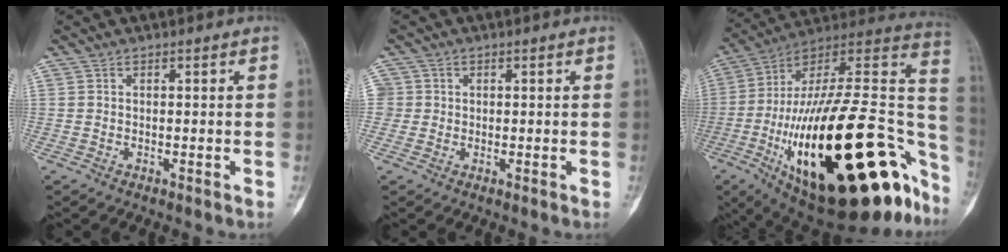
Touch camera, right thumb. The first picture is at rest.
{"total": 2.7, "force": [0.2, 2.7, 0.2], "torque": [0.017, 0.006, 0.003]}
{"total": 45.6, "force": [-14.8, 17.4, 39.4], "torque": [-0.540, 0.066, -0.230]}